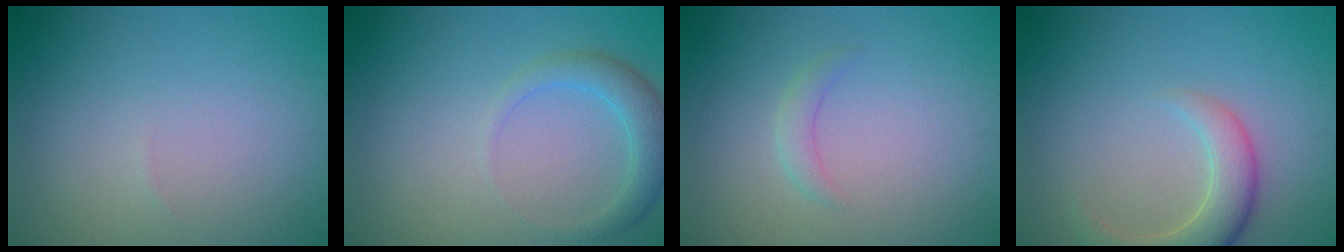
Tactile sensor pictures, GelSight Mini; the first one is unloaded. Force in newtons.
{"total": 2.6, "press": 2.6, "slide": 0.0}
{"total": 1.2, "press": 1.2, "slide": 0.1}
{"total": 4.4, "press": 4.4, "slide": 0.4}